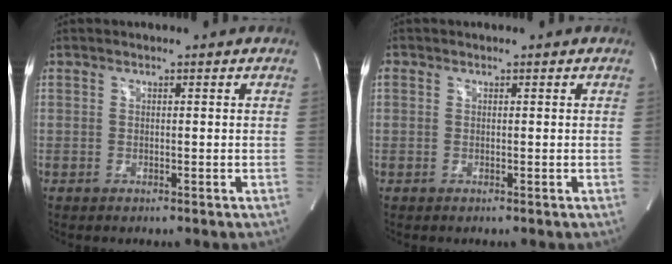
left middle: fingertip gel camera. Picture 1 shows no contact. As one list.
[{"total": 0.5, "force": [0.2, 0.4, 0.2], "torque": [-0.004, 0.007, 0.003]}]